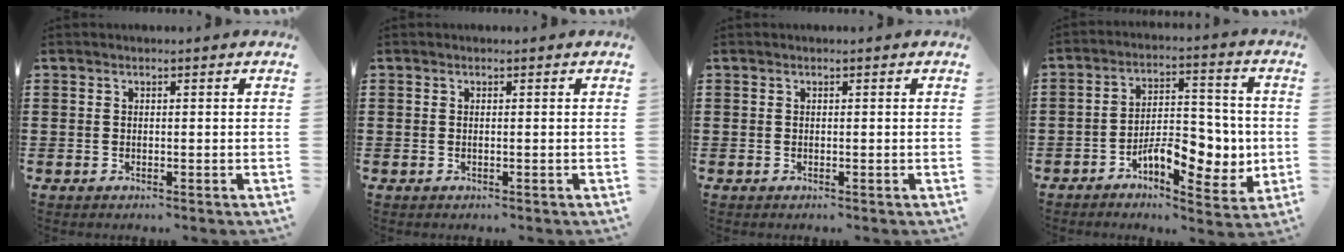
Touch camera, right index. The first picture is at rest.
{"total": 0.0}
{"total": 0.0}
{"total": 9.3, "force": [-2.9, 4.9, 7.3], "torque": [-0.096, 0.006, -0.048]}